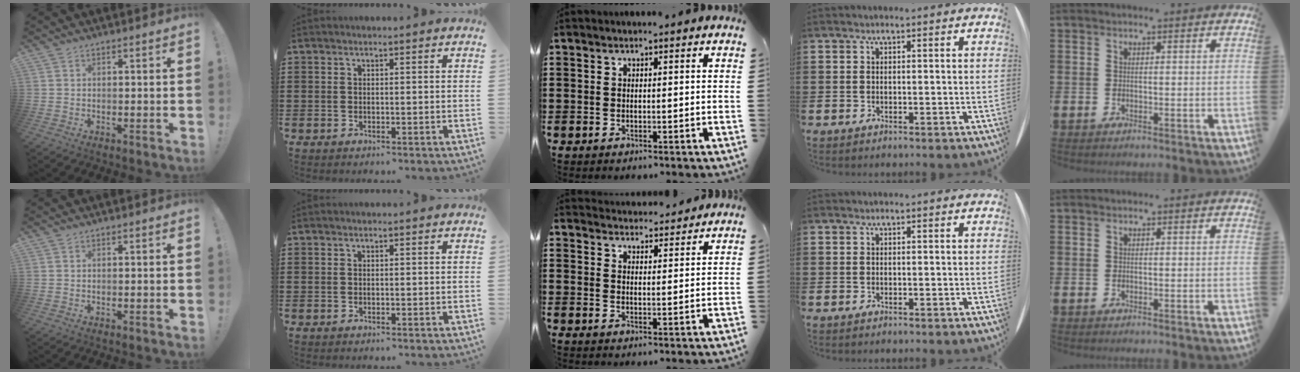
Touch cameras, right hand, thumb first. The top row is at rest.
{"middle": {"total": 3.3, "force": [3.2, 0.1, -0.5], "torque": [0.000, -0.014, 0.060]}}